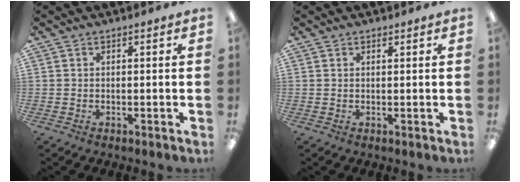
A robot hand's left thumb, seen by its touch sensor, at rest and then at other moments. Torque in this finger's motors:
{"motor_torque": [-0.34, -0.30, -0.45, -0.11, -0.03]}